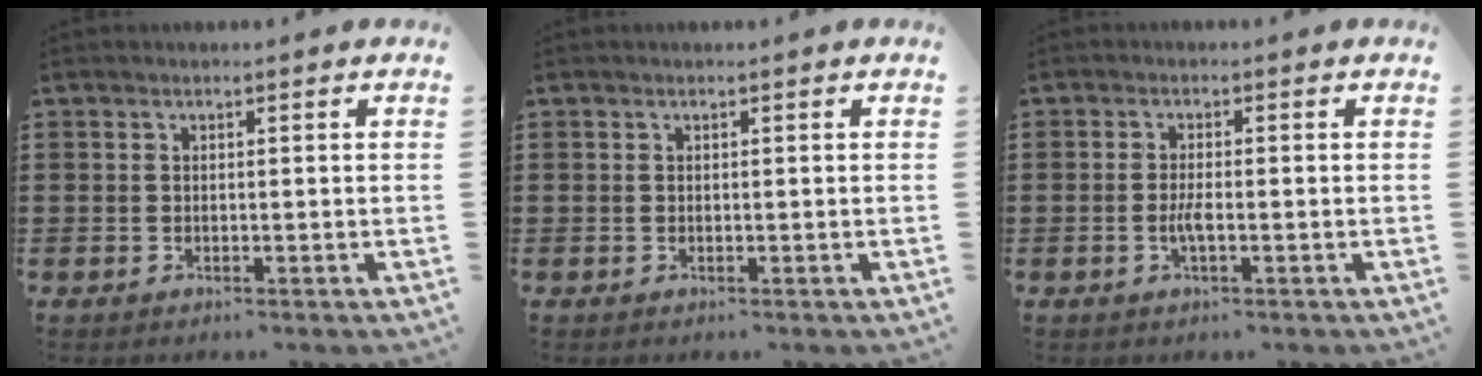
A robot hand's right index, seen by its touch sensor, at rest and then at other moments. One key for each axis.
{"total": 0.0}
{"total": 2.5, "fx": -0.9, "fy": 0.4, "fz": 2.3, "tx": -0.057, "ty": -0.008, "tz": -0.019}